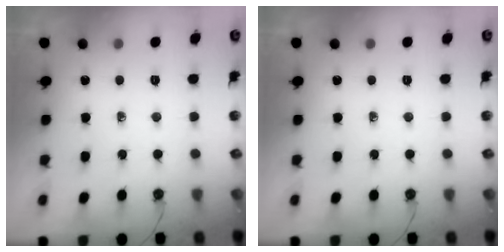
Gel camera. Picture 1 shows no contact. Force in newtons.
{"total": 0.0}